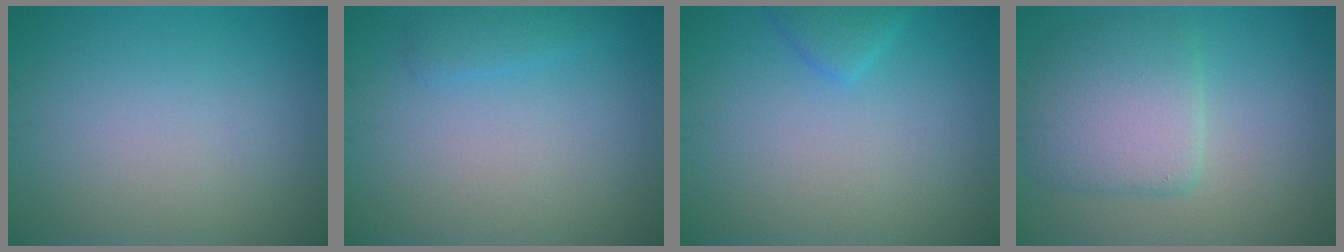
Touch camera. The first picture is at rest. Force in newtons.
{"total": 1.4, "press": 1.4, "slide": 0.1}
{"total": 1.7, "press": 1.7, "slide": 0.2}
{"total": 5.5, "press": 5.5, "slide": 0.3}